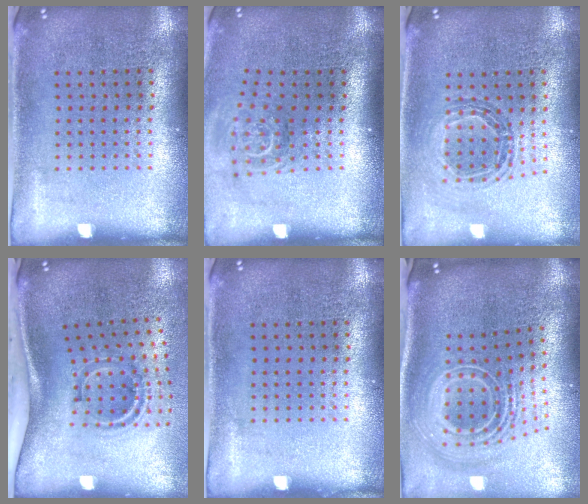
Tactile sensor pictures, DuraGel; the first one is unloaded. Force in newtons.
{"total": 1.7, "press": 1.2, "slide": 1.2}
{"total": 0.9, "press": 0.9, "slide": 0.1}
{"total": 2.0, "press": 1.2, "slide": 1.7}
{"total": 0.0}
{"total": 3.0, "press": 1.9, "slide": 2.3}